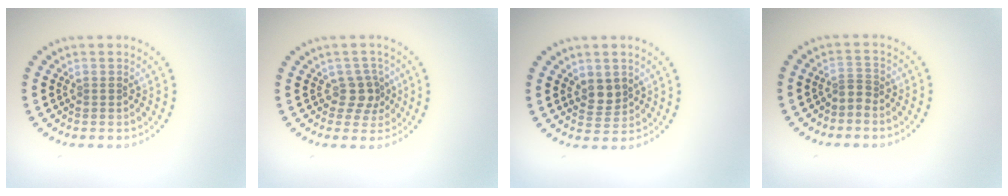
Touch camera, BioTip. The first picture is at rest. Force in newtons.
{"total": 2.4, "press": 1.8, "slide": 1.6}
{"total": 2.0, "press": 1.8, "slide": 0.9}
{"total": 1.2, "press": 0.8, "slide": 0.9}